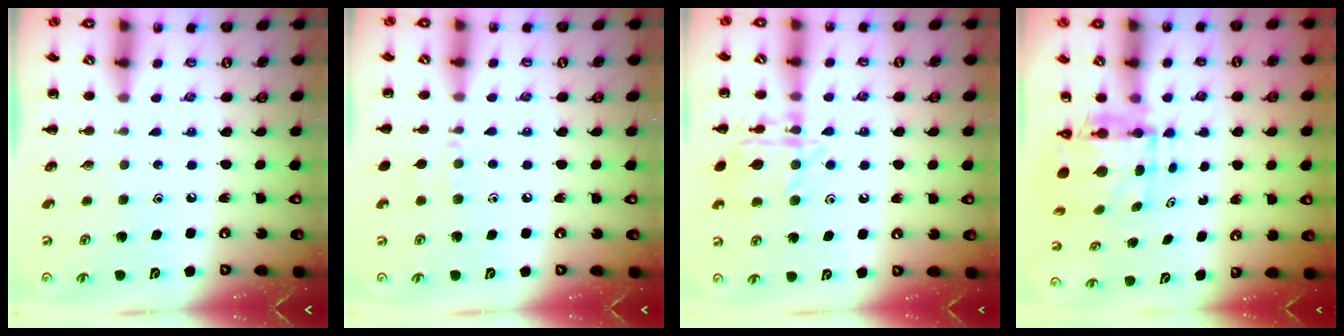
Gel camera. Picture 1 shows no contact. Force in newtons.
{"total": 6.0, "press": 5.7, "slide": 1.9}
{"total": 13.7, "press": 13.7, "slide": 0.9}
{"total": 5.6, "press": 5.5, "slide": 0.8}